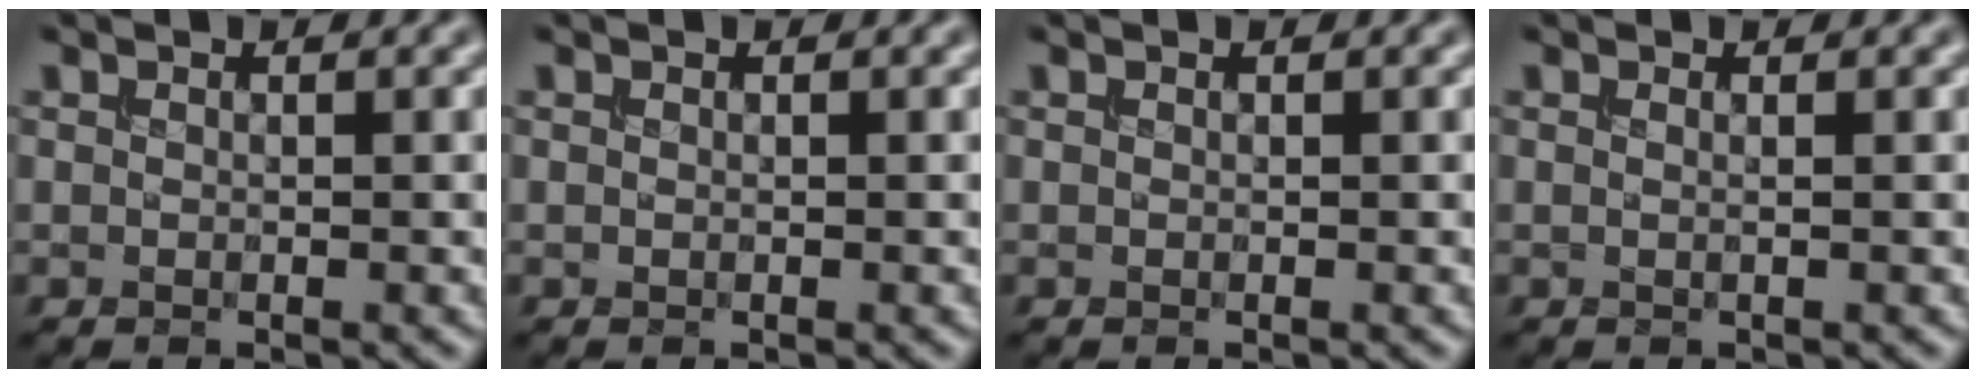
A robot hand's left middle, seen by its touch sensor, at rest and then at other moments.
{"total": 0.0}
{"total": 0.0}
{"total": 0.8, "force": [0.1, 0.4, 0.7], "torque": [-0.007, -0.002, -0.008]}